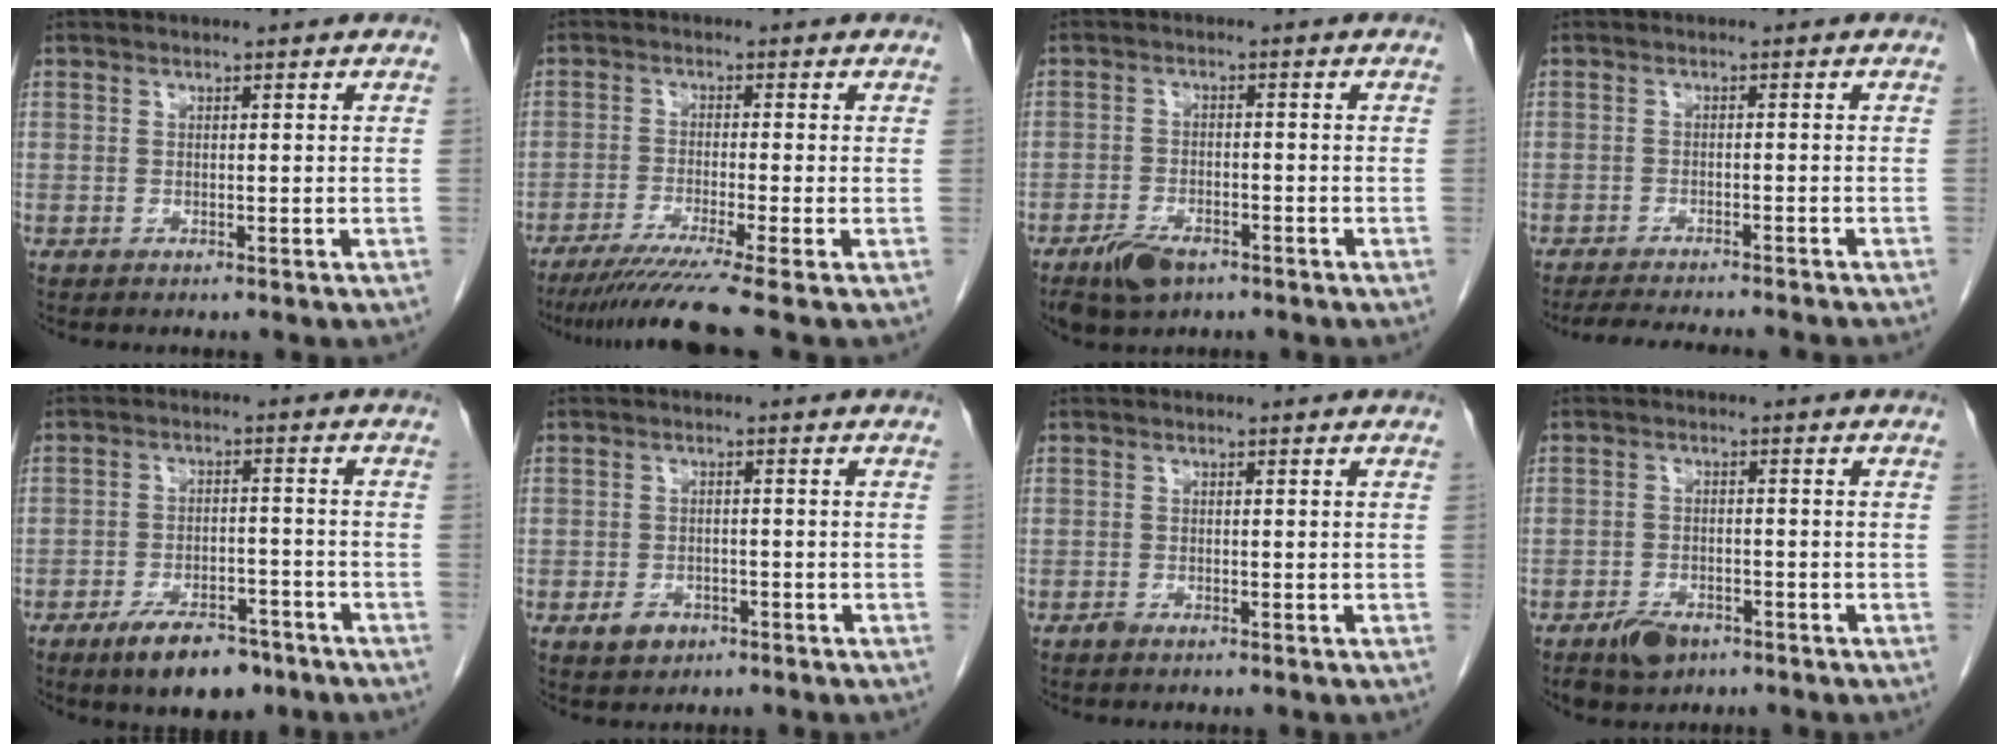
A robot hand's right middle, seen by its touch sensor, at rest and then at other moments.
{"total": 8.6, "force": [-6.7, -2.5, 4.8], "torque": [-0.064, -0.038, -0.109]}
{"total": 5.5, "force": [-3.8, 2.5, 3.1], "torque": [-0.062, -0.004, -0.061]}
{"total": 10.4, "force": [-9.5, 0.8, 4.3], "torque": [-0.059, -0.017, -0.126]}
{"total": 8.5, "force": [-6.0, 3.3, 5.0], "torque": [-0.083, -0.005, -0.095]}
{"total": 2.9, "force": [-1.7, 2.1, 1.2], "torque": [-0.024, 0.002, -0.020]}
{"total": 0.7, "force": [-0.6, 0.2, 0.2], "torque": [-0.008, 0.000, -0.011]}
{"total": 4.5, "force": [-3.1, 2.4, 2.2], "torque": [-0.039, -0.001, -0.045]}